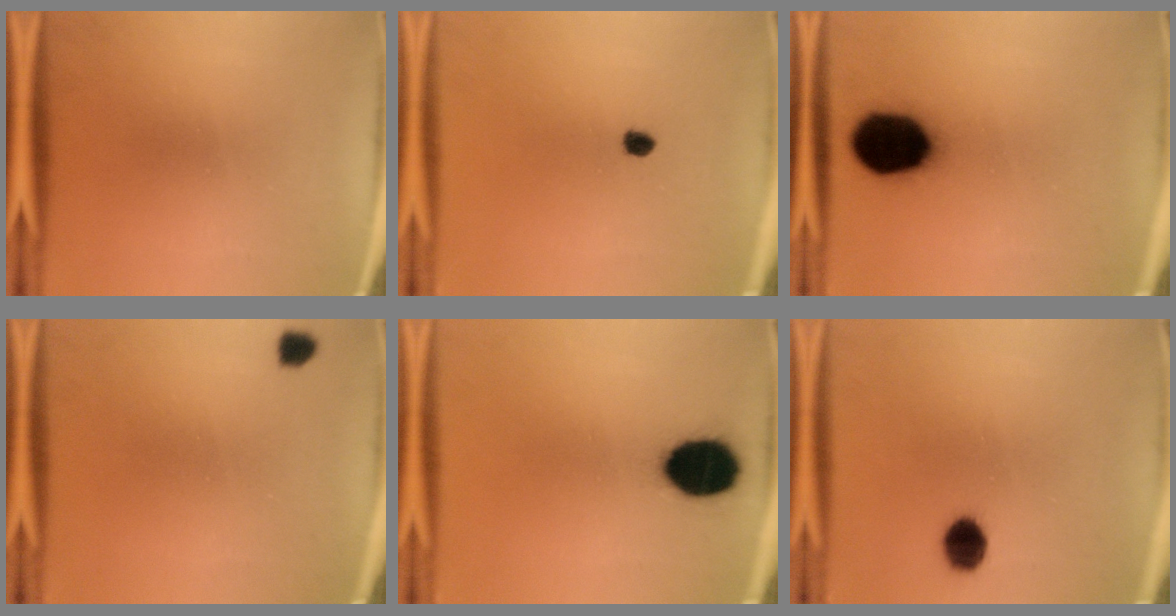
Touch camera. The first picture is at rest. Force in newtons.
{"total": 1.7}
{"total": 18.1}
{"total": 2.0}
{"total": 13.5}
{"total": 5.8}